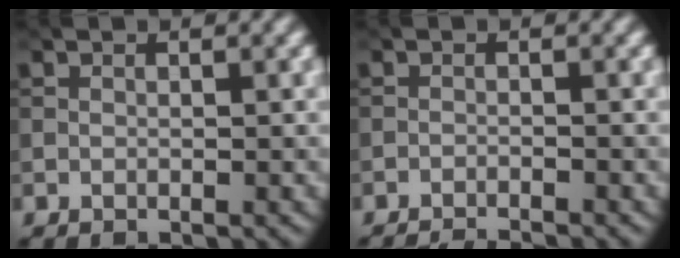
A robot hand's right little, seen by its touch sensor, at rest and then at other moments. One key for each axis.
{"total": 3.2, "fx": -2.9, "fy": 0.4, "fz": 1.1, "tx": -0.019, "ty": -0.007, "tz": -0.050}